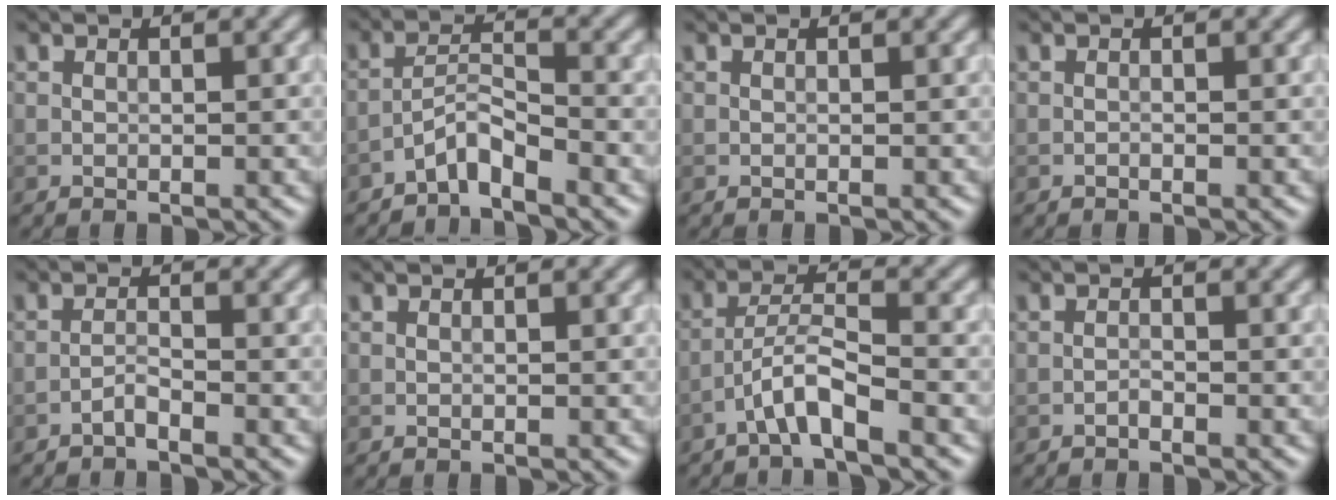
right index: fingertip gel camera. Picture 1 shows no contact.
{"total": 2.8, "force": [-2.4, 0.3, 1.4], "torque": [-0.026, 0.012, -0.052]}
{"total": 0.0}
{"total": 0.0}
{"total": 1.2, "force": [-1.0, 0.0, 0.6], "torque": [-0.010, 0.005, -0.023]}
{"total": 0.0}
{"total": 3.5, "force": [-2.3, 0.3, 2.5], "torque": [-0.049, 0.015, -0.049]}
{"total": 0.6, "force": [-0.5, 0.1, 0.2], "torque": [-0.003, 0.003, -0.011]}